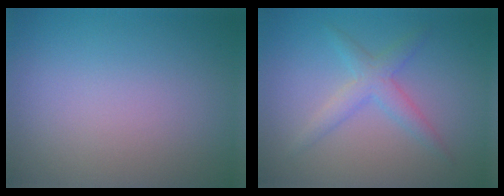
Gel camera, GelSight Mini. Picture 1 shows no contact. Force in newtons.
{"total": 2.6, "press": 2.6, "slide": 0.0}